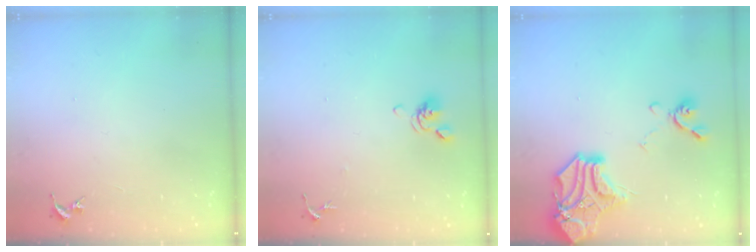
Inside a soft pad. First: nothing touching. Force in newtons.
{"total": 6.9, "press": 6.7, "slide": 1.6}
{"total": 17.6, "press": 17.6, "slide": 1.5}